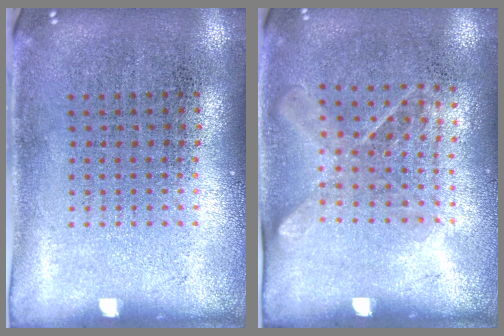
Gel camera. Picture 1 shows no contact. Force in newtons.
{"total": 1.2, "press": 1.0, "slide": 0.7}